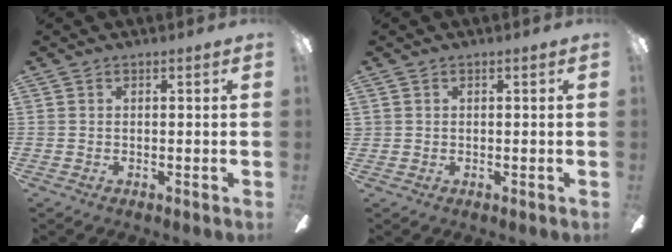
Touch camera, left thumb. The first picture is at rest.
{"total": 0.5, "force": [0.1, 0.5, 0.0], "torque": [0.001, 0.003, 0.002]}